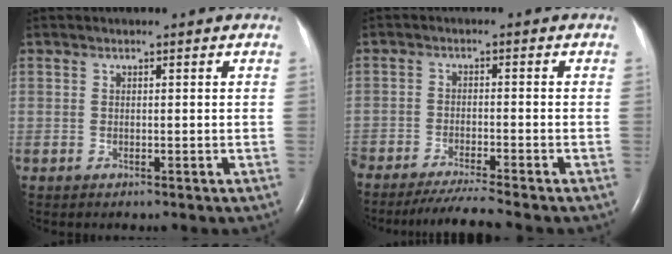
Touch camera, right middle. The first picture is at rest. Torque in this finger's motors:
{"motor_torque": [1.04, -1.10, 0.35, 0.18]}